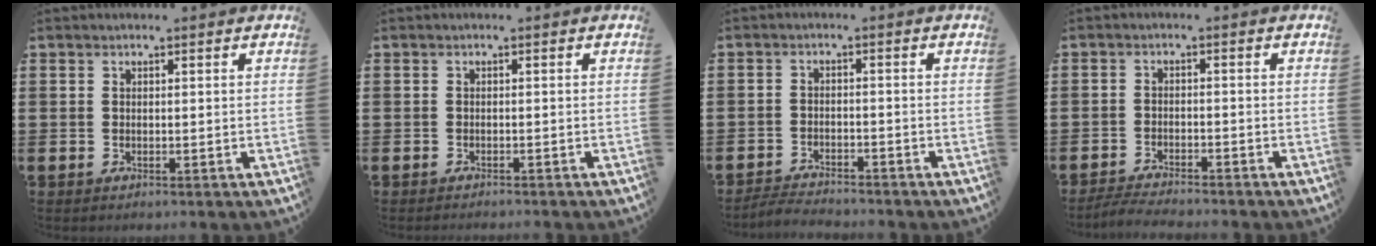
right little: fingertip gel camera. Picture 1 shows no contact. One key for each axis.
{"total": 0.5, "fx": -0.5, "fy": -0.1, "fz": 0.0, "tx": 0.000, "ty": -0.002, "tz": -0.011}
{"total": 2.5, "fx": -2.5, "fy": 0.1, "fz": 0.0, "tx": -0.004, "ty": 0.004, "tz": -0.055}
{"total": 2.4, "fx": -2.4, "fy": -0.1, "fz": 0.4, "tx": -0.007, "ty": 0.004, "tz": -0.050}